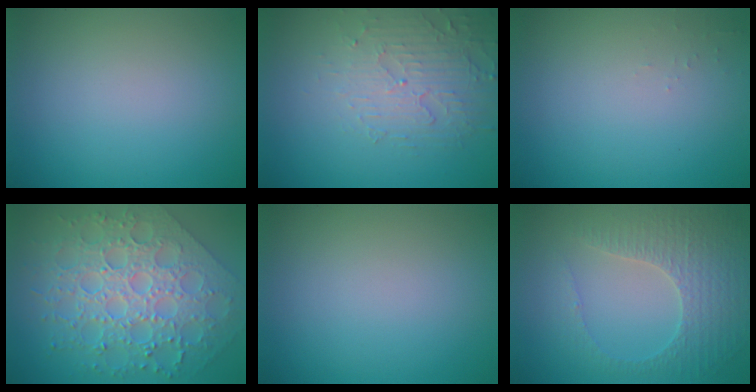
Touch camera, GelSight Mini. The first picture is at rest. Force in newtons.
{"total": 3.8, "press": 3.4, "slide": 1.8}
{"total": 0.5, "press": 0.5, "slide": 0.2}
{"total": 7.7, "press": 6.3, "slide": 4.3}
{"total": 0.0}
{"total": 3.4, "press": 3.2, "slide": 1.4}